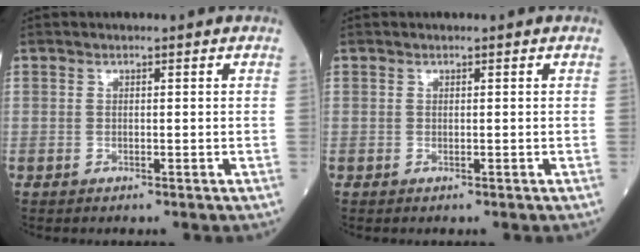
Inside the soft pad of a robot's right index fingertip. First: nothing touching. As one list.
[{"total": 0.0}]